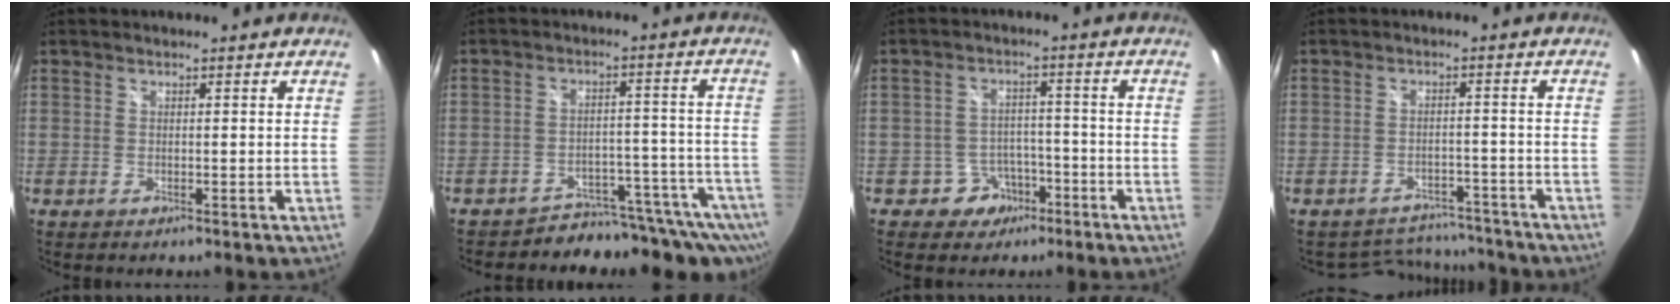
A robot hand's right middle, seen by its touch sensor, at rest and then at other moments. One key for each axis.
{"total": 12.1, "fx": -11.2, "fy": 3.8, "fz": 2.4, "tx": -0.015, "ty": 0.019, "tz": -0.157}
{"total": 5.6, "fx": -3.4, "fy": 4.4, "fz": 0.8, "tx": -0.026, "ty": 0.019, "tz": -0.043}
{"total": 9.3, "fx": -8.4, "fy": 3.8, "fz": 0.9, "tx": -0.025, "ty": 0.023, "tz": -0.106}